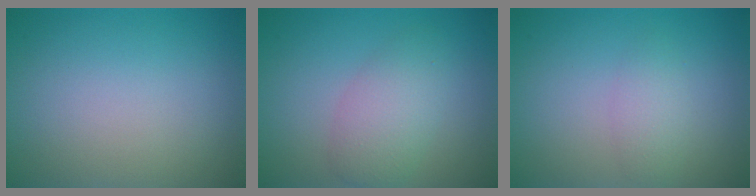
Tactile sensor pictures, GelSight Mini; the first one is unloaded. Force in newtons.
{"total": 3.5, "press": 3.5, "slide": 0.1}
{"total": 1.7, "press": 1.7, "slide": 0.1}